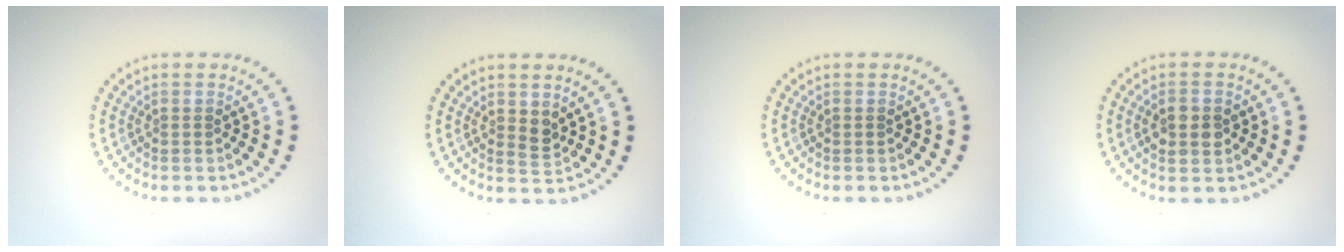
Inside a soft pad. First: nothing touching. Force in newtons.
{"total": 1.2, "press": 1.1, "slide": 0.5}
{"total": 0.0}
{"total": 2.9, "press": 2.9, "slide": 0.1}